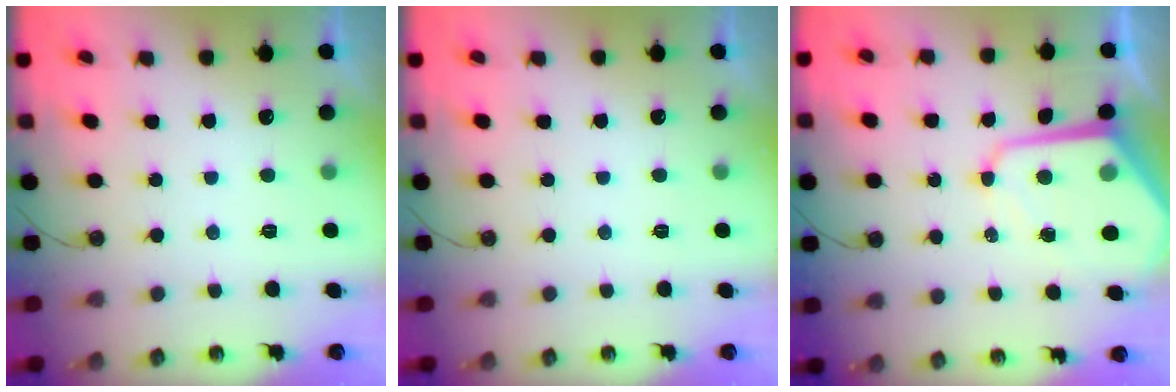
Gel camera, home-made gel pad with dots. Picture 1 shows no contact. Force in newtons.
{"total": 0.0}
{"total": 10.9, "press": 10.8, "slide": 0.9}